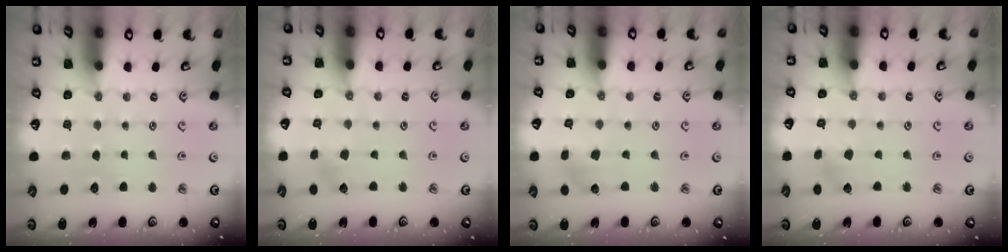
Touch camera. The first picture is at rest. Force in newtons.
{"total": 1.8, "press": 1.8, "slide": 0.4}
{"total": 2.2, "press": 2.1, "slide": 0.6}
{"total": 2.4, "press": 2.4, "slide": 0.6}